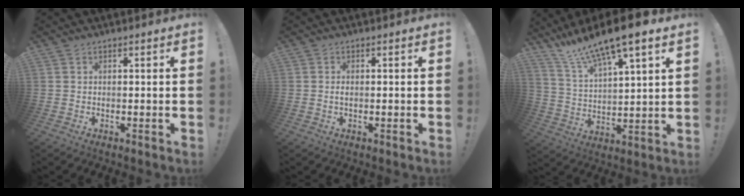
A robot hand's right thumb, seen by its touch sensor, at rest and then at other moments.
{"total": 0.8, "force": [0.0, 0.6, 0.6], "torque": [-0.011, 0.004, 0.000]}
{"total": 13.1, "force": [10.9, 1.4, 7.2], "torque": [-0.136, -0.086, 0.184]}